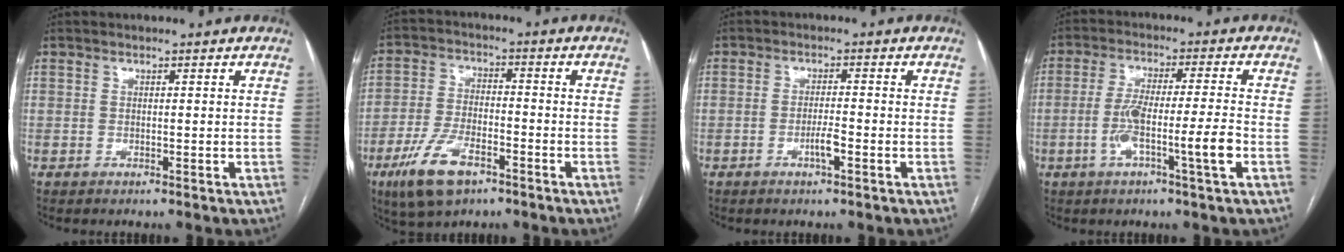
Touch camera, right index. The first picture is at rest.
{"total": 10.2, "force": [-5.8, 4.5, 7.1], "torque": [-0.150, -0.003, -0.103]}
{"total": 2.7, "force": [-1.2, 0.3, 2.4], "torque": [-0.045, 0.000, -0.022]}
{"total": 8.9, "force": [-2.9, -0.2, 8.5], "torque": [-0.158, 0.004, -0.052]}